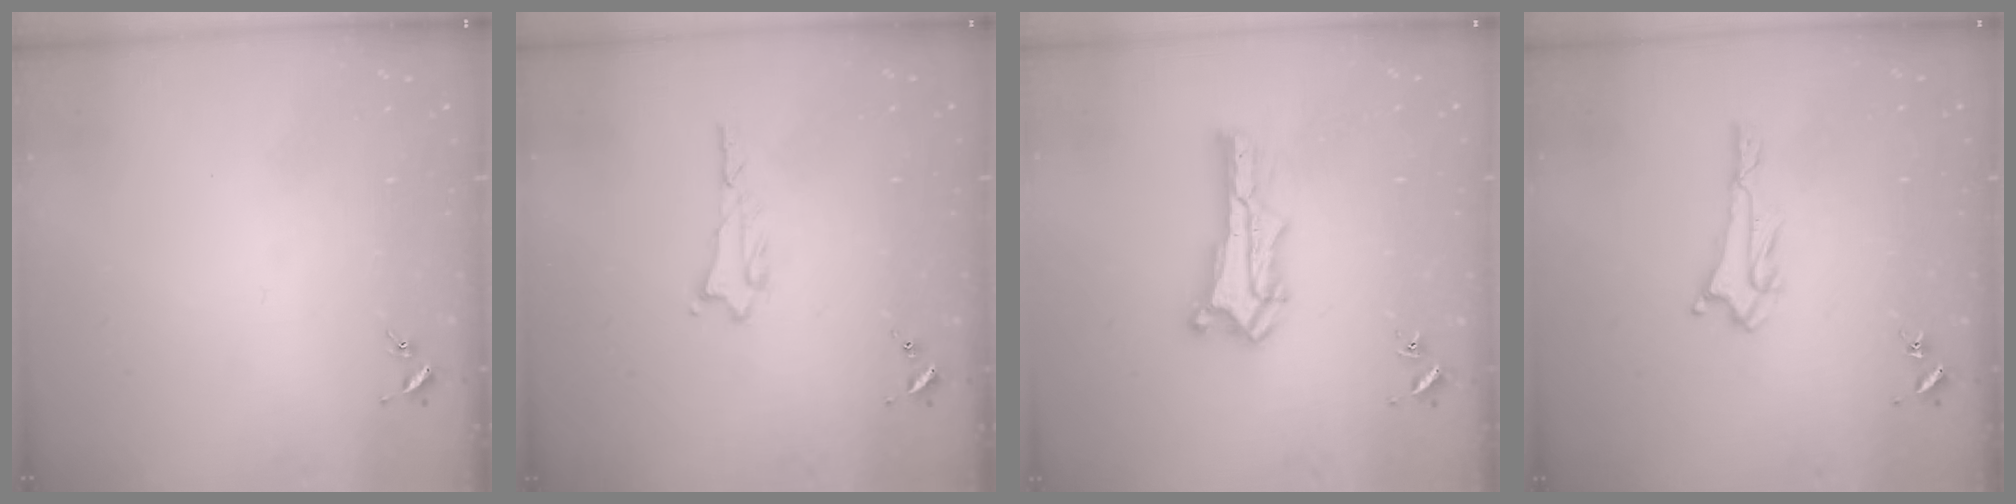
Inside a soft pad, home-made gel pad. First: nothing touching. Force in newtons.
{"total": 1.0, "press": 1.0, "slide": 0.1}
{"total": 1.4, "press": 1.4, "slide": 0.2}
{"total": 1.7, "press": 1.7, "slide": 0.2}